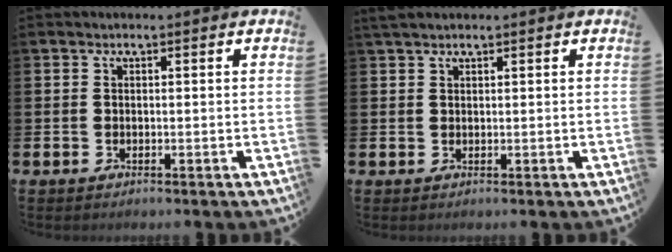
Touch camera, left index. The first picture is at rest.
{"total": 1.4, "force": [1.2, 0.3, 0.6], "torque": [-0.012, 0.004, 0.022]}